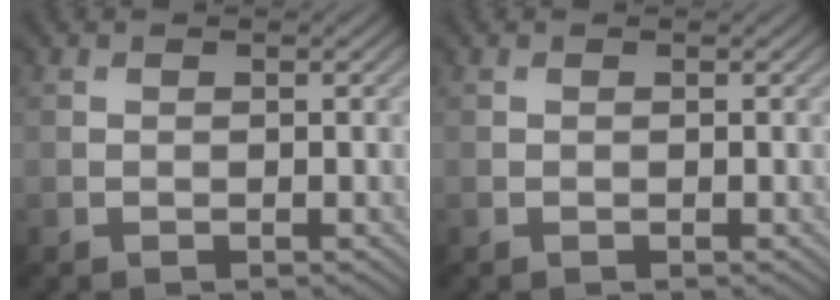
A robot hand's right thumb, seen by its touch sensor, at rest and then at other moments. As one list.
[{"total": 0.0}]